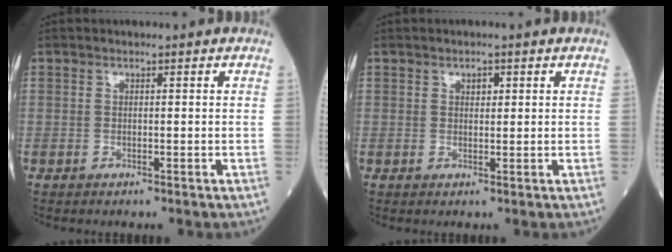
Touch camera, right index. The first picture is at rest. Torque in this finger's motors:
{"motor_torque": [0.03, 0.05, -0.01, 0.02]}